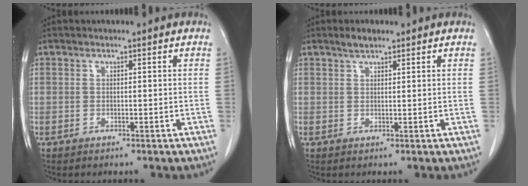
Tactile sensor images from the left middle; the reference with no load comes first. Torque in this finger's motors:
{"motor_torque": [0.60, -0.54, -0.06, 0.02]}